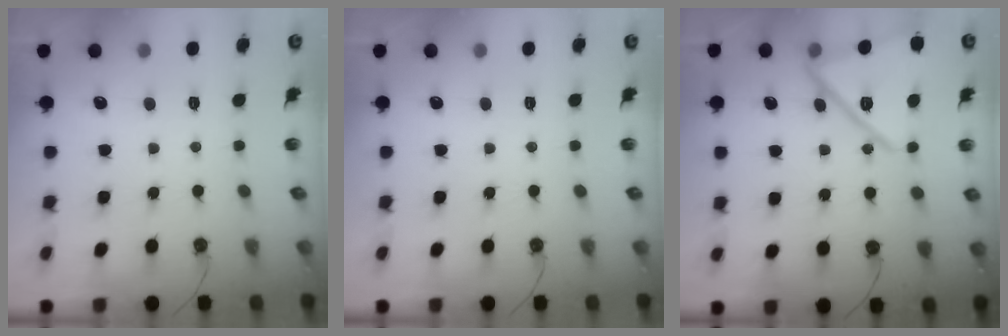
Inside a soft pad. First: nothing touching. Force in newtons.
{"total": 0.0}
{"total": 18.9, "press": 18.9, "slide": 1.2}